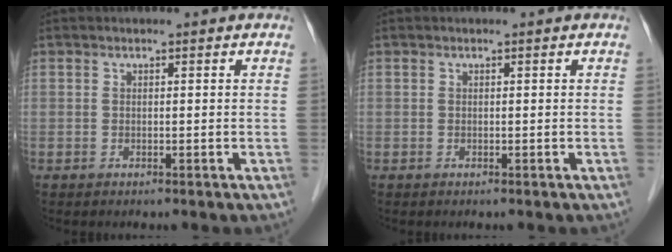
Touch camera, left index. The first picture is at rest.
{"total": 0.0}